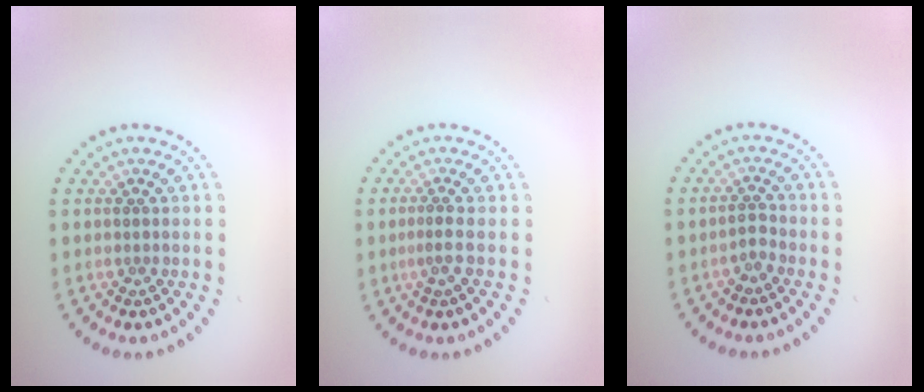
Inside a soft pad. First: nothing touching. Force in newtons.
{"total": 1.3, "press": 0.9, "slide": 0.9}
{"total": 1.2, "press": 0.9, "slide": 0.8}